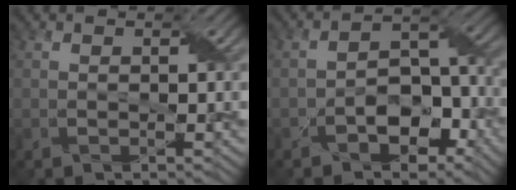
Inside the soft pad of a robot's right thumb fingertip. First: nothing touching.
{"total": 7.0, "force": [-3.6, 4.3, 4.2], "torque": [-0.062, 0.002, -0.064]}